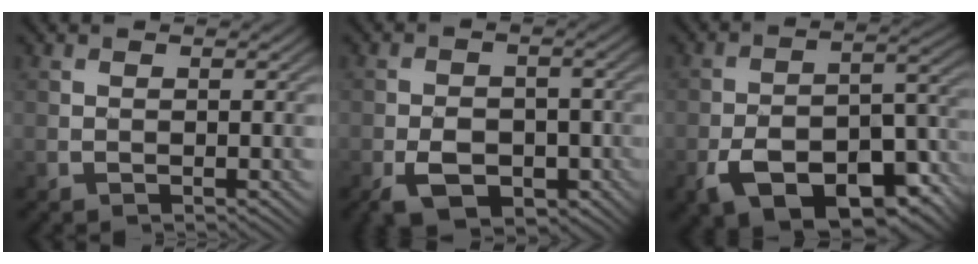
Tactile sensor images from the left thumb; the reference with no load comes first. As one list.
[{"total": 6.7, "force": [-3.1, 4.2, 4.2], "torque": [-0.072, -0.015, -0.054]}, {"total": 14.0, "force": [-7.6, 6.8, 9.6], "torque": [-0.162, -0.021, -0.123]}]